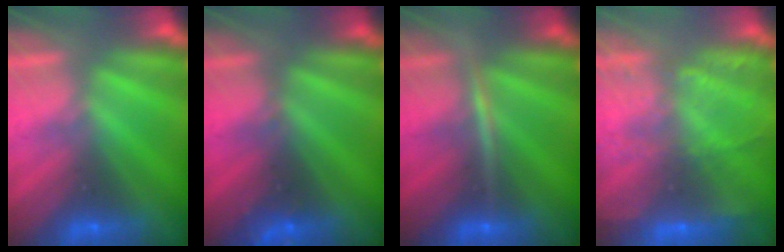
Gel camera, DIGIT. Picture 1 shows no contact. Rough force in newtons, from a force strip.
{"total": 2.4}
{"total": 3.0}
{"total": 8.1}